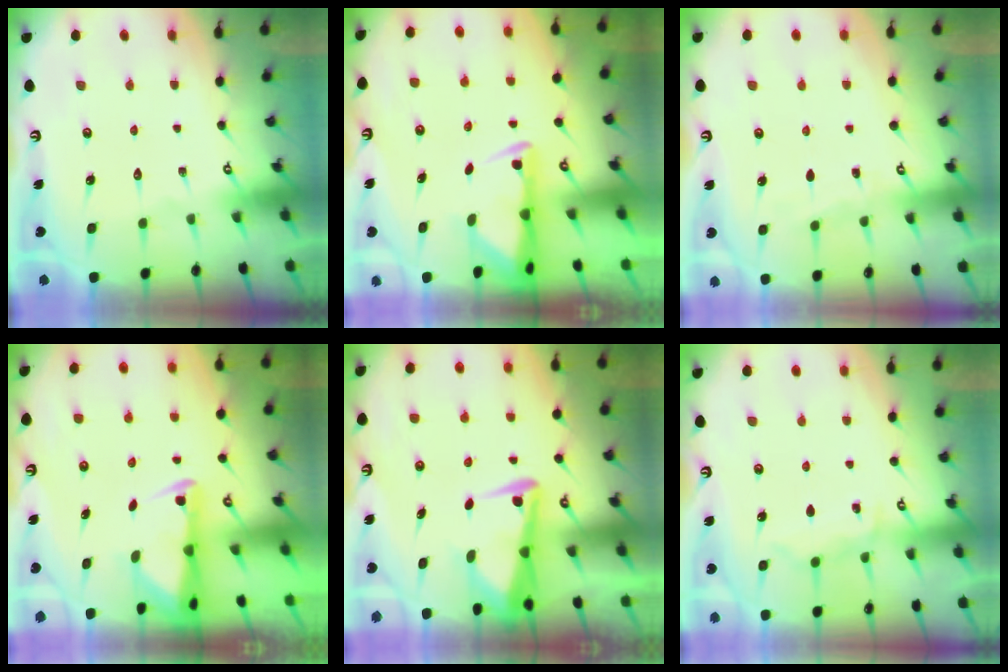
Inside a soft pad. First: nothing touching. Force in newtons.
{"total": 2.9, "press": 2.8, "slide": 0.6}
{"total": 3.4, "press": 3.3, "slide": 0.5}
{"total": 2.3, "press": 2.2, "slide": 0.5}
{"total": 5.4, "press": 5.4, "slide": 0.9}
{"total": 6.8, "press": 6.7, "slide": 0.8}